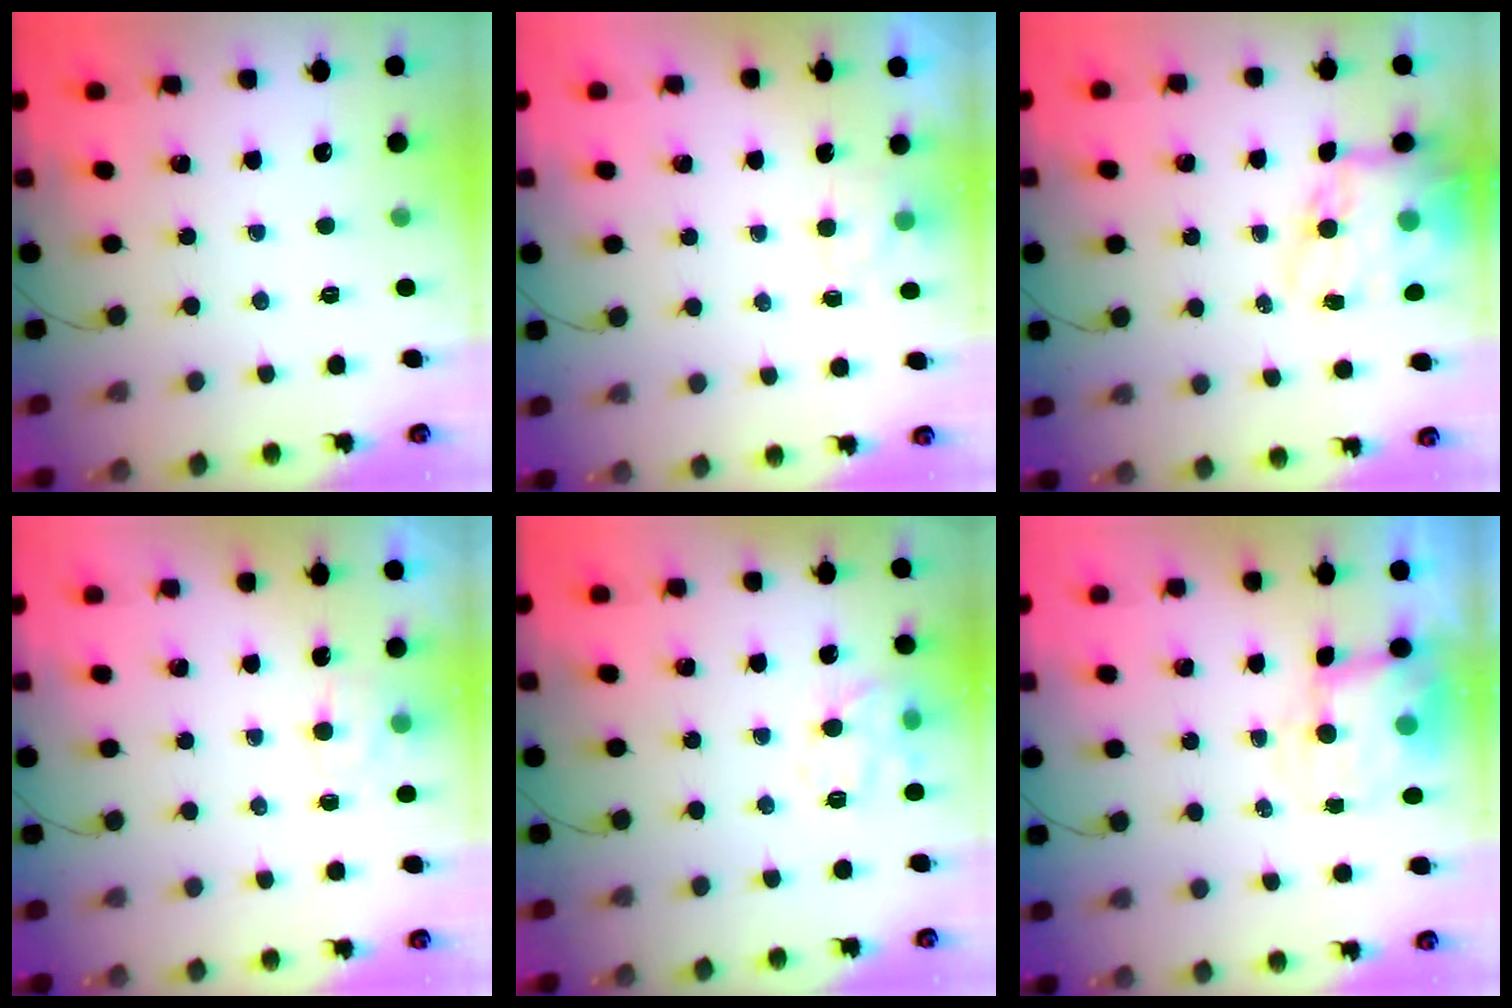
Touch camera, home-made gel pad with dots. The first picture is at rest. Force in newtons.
{"total": 2.0, "press": 1.4, "slide": 1.3}
{"total": 15.9, "press": 15.4, "slide": 4.0}
{"total": 4.7, "press": 4.6, "slide": 1.2}
{"total": 11.0, "press": 11.0, "slide": 0.4}
{"total": 6.7, "press": 6.6, "slide": 1.3}